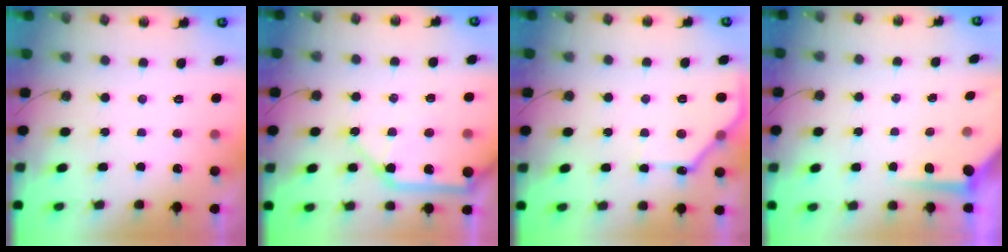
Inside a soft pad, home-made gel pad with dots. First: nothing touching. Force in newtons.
{"total": 13.5, "press": 13.4, "slide": 1.7}
{"total": 11.9, "press": 11.9, "slide": 0.6}
{"total": 5.1, "press": 5.1, "slide": 0.5}